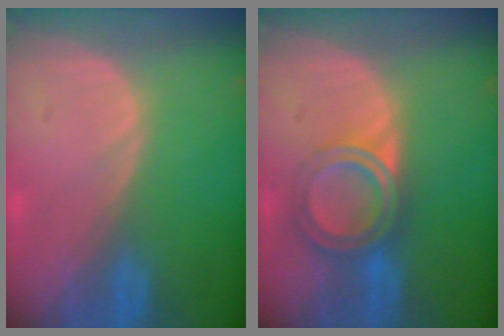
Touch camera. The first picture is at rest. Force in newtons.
{"total": 6.4, "press": 5.4, "slide": 3.5}